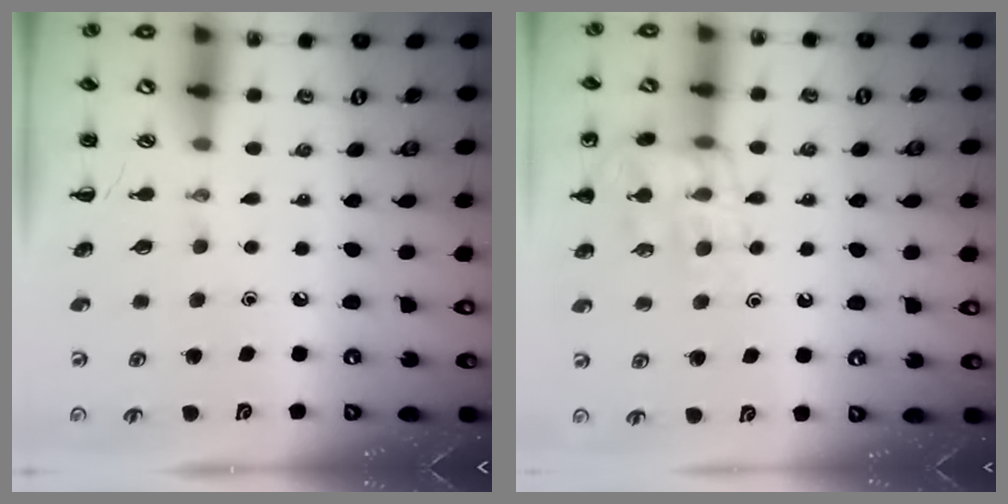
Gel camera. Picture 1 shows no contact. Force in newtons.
{"total": 14.6, "press": 14.5, "slide": 2.1}